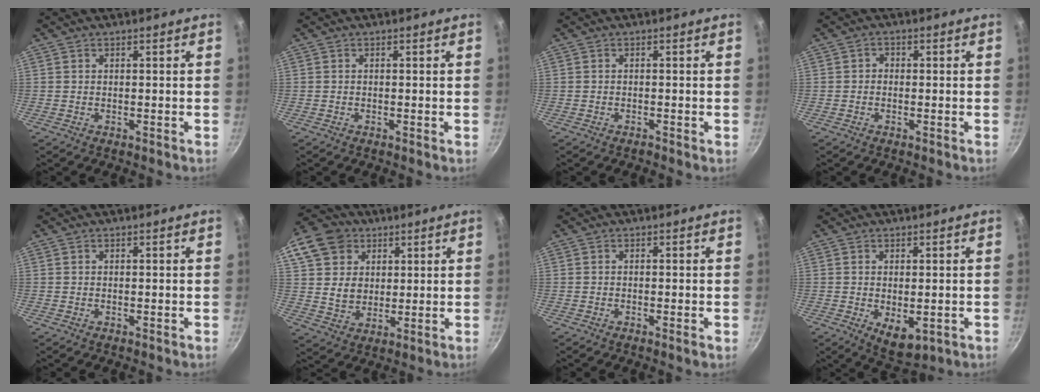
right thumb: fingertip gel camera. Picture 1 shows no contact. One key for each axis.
{"total": 0.0}
{"total": 0.5, "fx": -0.5, "fy": 0.1, "fz": 0.3, "tx": -0.009, "ty": 0.005, "tz": -0.010}
{"total": 1.3, "fx": -0.3, "fy": 1.2, "fz": 0.6, "tx": -0.008, "ty": 0.006, "tz": -0.008}
{"total": 0.0}
{"total": 17.0, "fx": 7.0, "fy": 13.6, "fz": 7.3, "tx": -0.146, "ty": 0.012, "tz": 0.132}
{"total": 1.0, "fx": -0.5, "fy": 0.0, "fz": 0.9, "tx": -0.020, "ty": 0.001, "tz": -0.010}
{"total": 6.0, "fx": -1.1, "fy": 3.2, "fz": 4.9, "tx": -0.065, "ty": -0.013, "tz": -0.005}